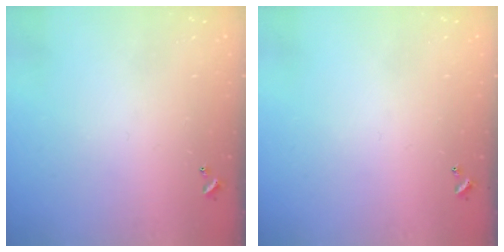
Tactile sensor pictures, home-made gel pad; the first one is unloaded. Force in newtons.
{"total": 0.0}